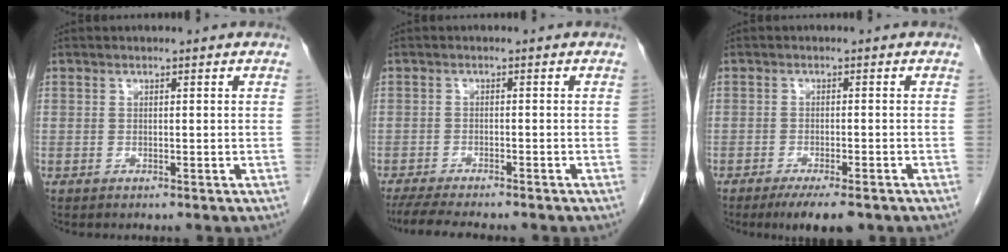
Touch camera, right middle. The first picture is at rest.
{"total": 8.9, "force": [-7.6, 1.1, 4.4], "torque": [-0.066, -0.015, -0.115]}
{"total": 6.2, "force": [-4.5, 1.2, 4.0], "torque": [-0.052, -0.011, -0.065]}